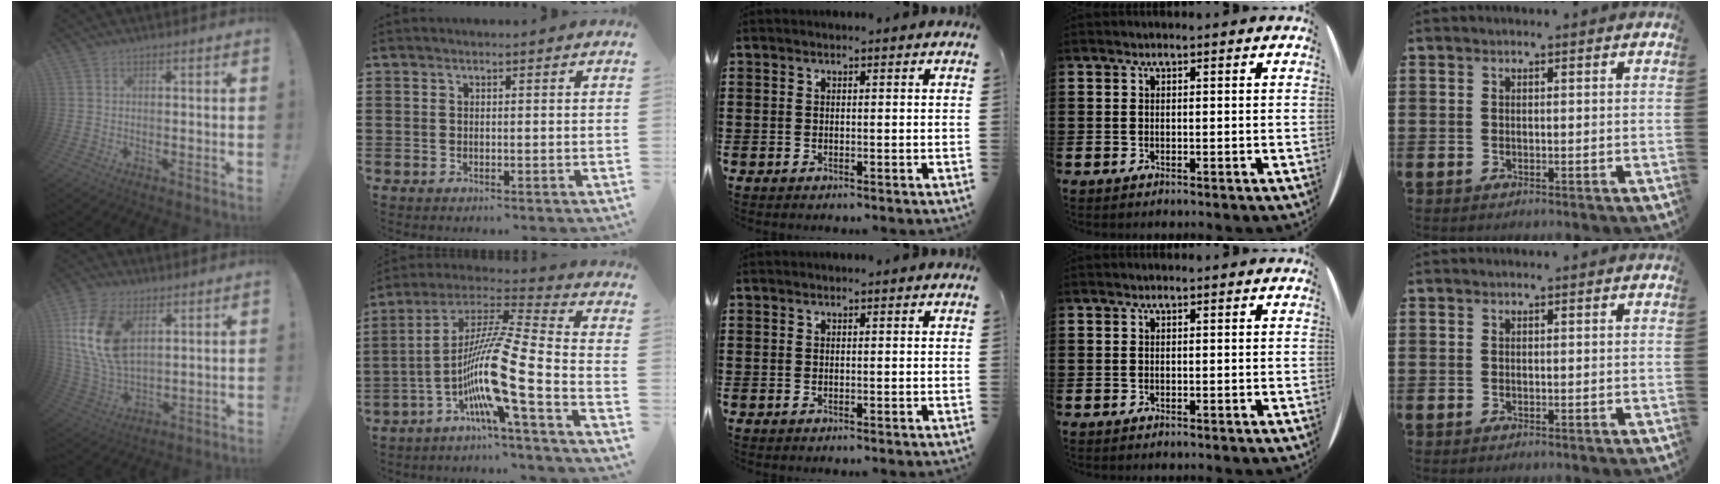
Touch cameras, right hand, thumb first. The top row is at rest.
{"thumb": {"total": 16.7, "force": [6.0, 10.6, 11.5], "torque": [-0.229, -0.023, 0.111]}, "index": {"total": 13.7, "force": [-6.1, 0.0, 12.2], "torque": [-0.257, -0.029, -0.126]}}